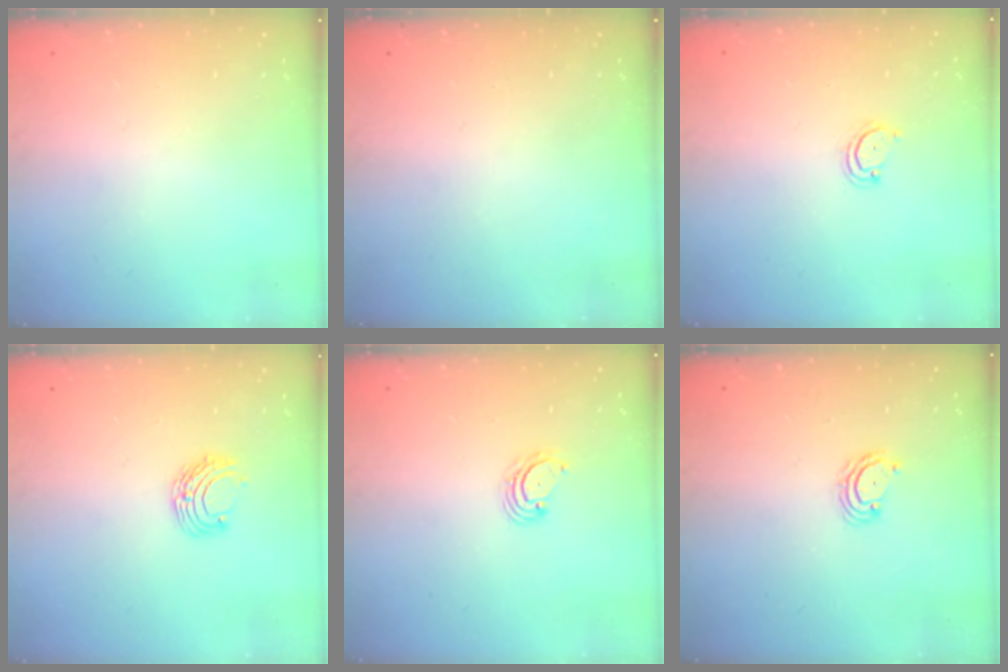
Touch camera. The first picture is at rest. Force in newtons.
{"total": 0.0}
{"total": 3.3, "press": 3.3, "slide": 0.2}
{"total": 6.7, "press": 6.6, "slide": 0.8}
{"total": 4.0, "press": 4.0, "slide": 0.5}
{"total": 4.1, "press": 4.1, "slide": 0.4}